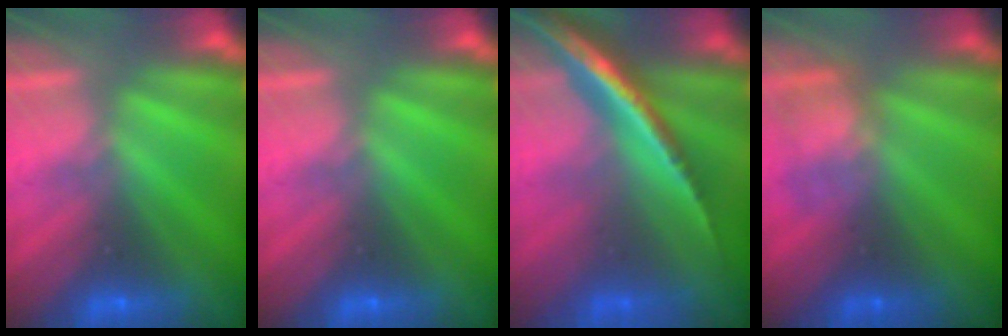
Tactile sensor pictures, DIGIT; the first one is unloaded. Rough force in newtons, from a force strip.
{"total": 0.0}
{"total": 2.0}
{"total": 2.3}